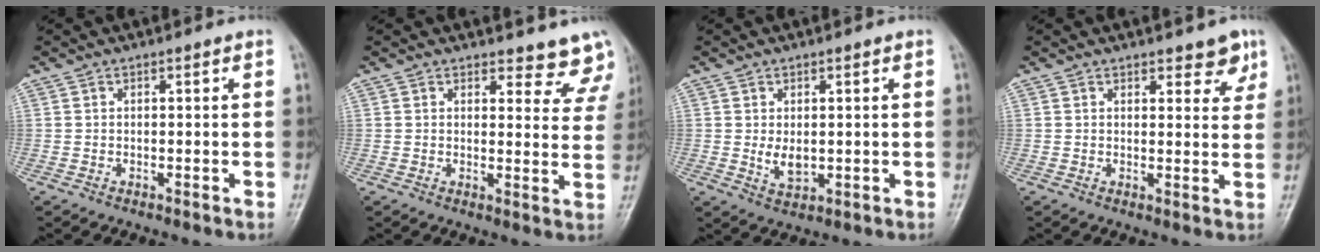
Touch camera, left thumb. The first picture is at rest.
{"total": 8.7, "force": [8.1, 2.9, 0.6], "torque": [0.043, -0.052, 0.068]}
{"total": 3.5, "force": [0.3, 2.2, 2.7], "torque": [-0.039, -0.011, 0.014]}
{"total": 4.5, "force": [3.2, 2.1, 2.3], "torque": [0.002, -0.018, 0.040]}